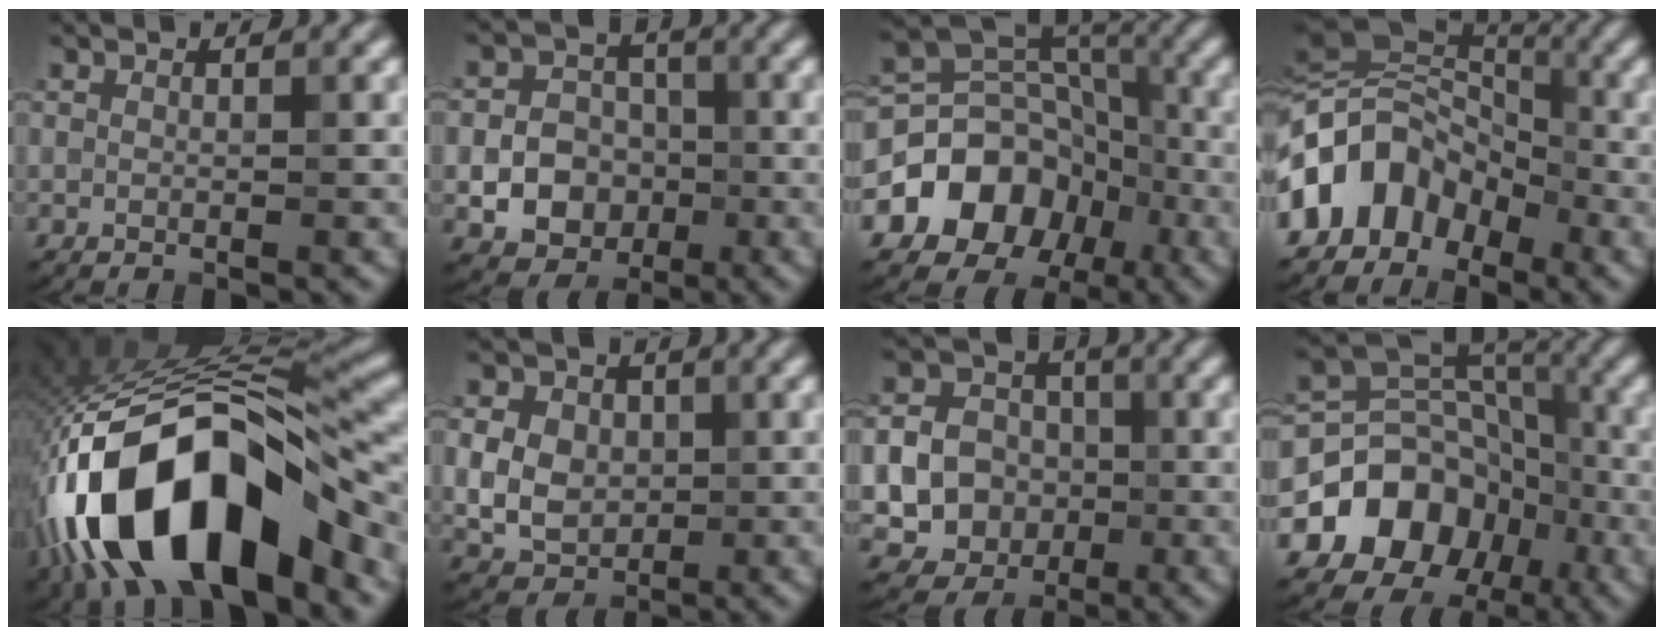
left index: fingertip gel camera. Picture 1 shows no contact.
{"total": 8.3, "force": [-2.1, 7.2, 3.6], "torque": [-0.049, -0.001, -0.055]}
{"total": 11.0, "force": [-4.4, 8.7, 5.1], "torque": [-0.089, 0.012, -0.091]}
{"total": 10.0, "force": [-3.6, 7.2, 5.9], "torque": [-0.109, 0.021, -0.088]}
{"total": 16.8, "force": [-6.9, 6.7, 13.8], "torque": [-0.242, -0.005, -0.106]}
{"total": 9.2, "force": [1.7, 7.5, 5.0], "torque": [-0.092, 0.037, 0.013]}
{"total": 10.1, "force": [-2.0, 9.1, 4.0], "torque": [-0.076, -0.011, -0.052]}
{"total": 12.7, "force": [-5.3, 10.2, 5.4], "torque": [-0.100, 0.001, -0.105]}